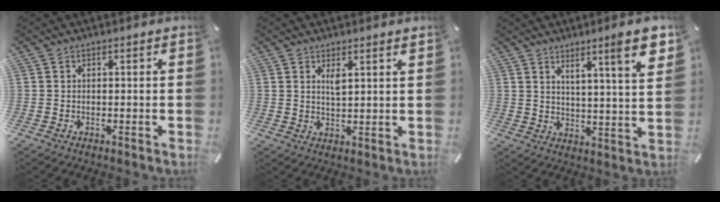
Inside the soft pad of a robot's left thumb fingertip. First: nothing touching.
{"total": 3.0, "force": [1.9, 0.8, 2.1], "torque": [-0.031, -0.006, 0.029]}
{"total": 10.4, "force": [7.2, 1.5, 7.3], "torque": [-0.101, -0.045, 0.114]}